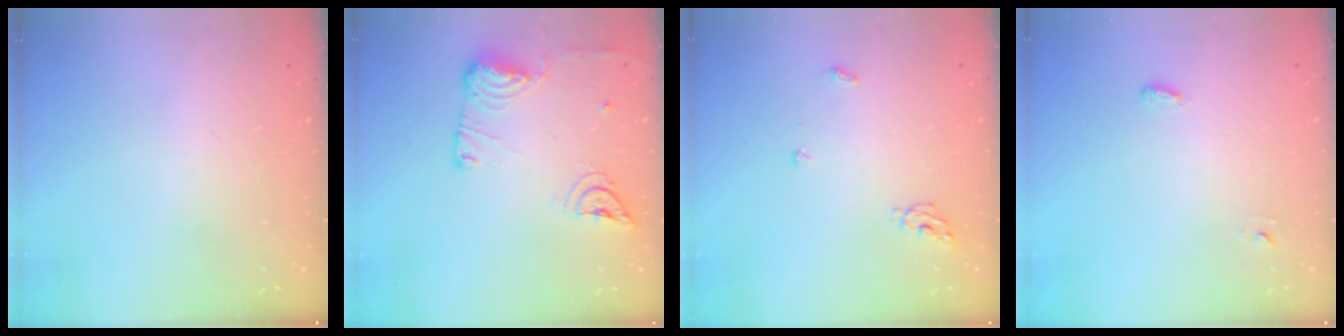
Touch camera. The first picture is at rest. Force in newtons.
{"total": 12.8, "press": 12.7, "slide": 1.6}
{"total": 4.9, "press": 4.9, "slide": 0.4}
{"total": 2.8, "press": 2.7, "slide": 0.6}